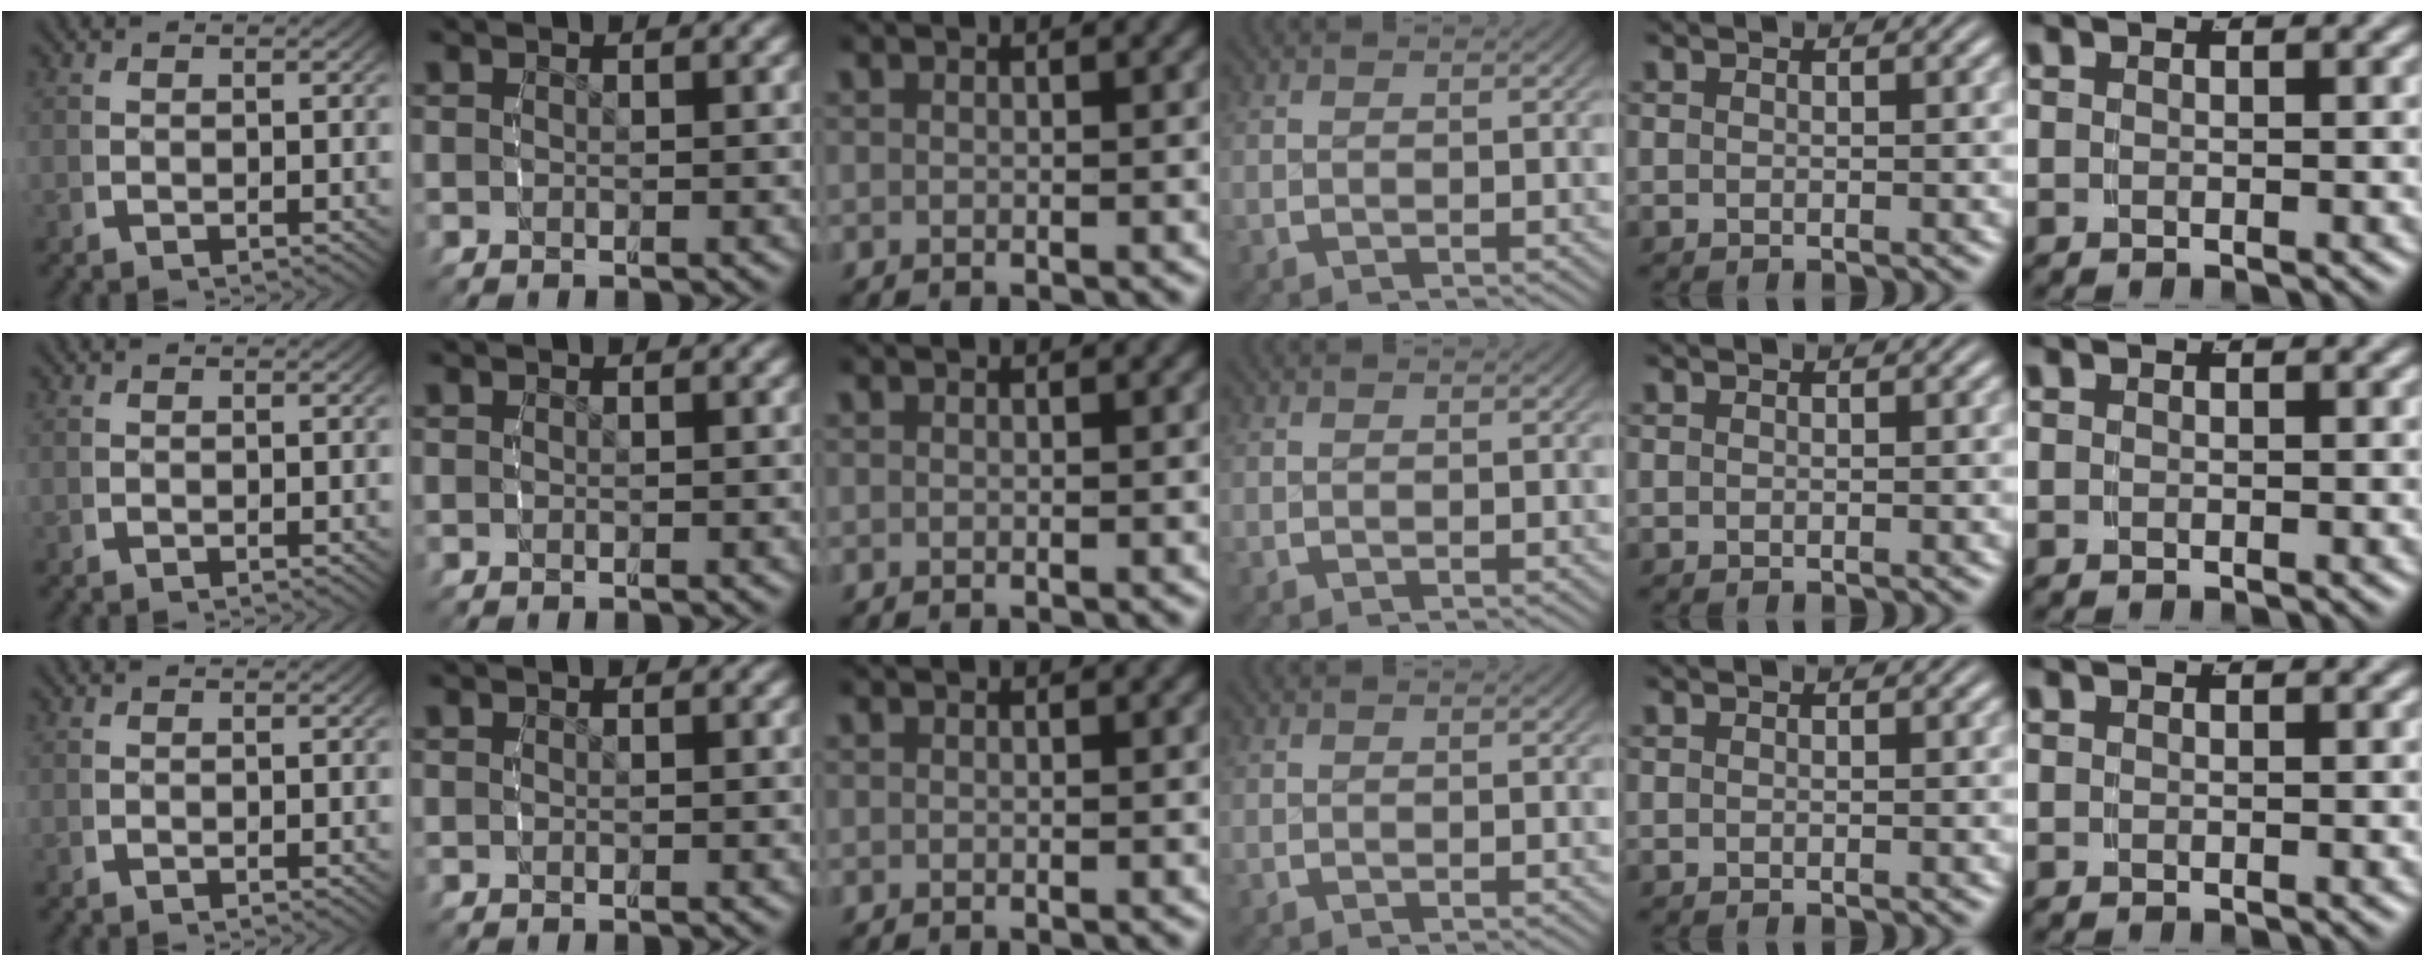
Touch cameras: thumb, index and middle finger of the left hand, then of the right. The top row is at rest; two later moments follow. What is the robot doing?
{"motion": "reach", "object": "shirt"}